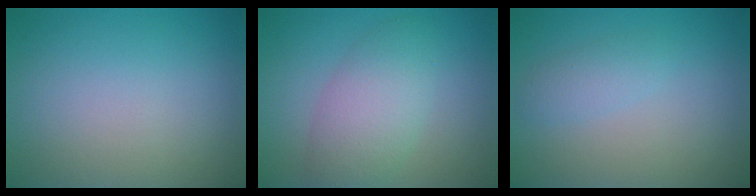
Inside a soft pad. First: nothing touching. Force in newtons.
{"total": 4.8, "press": 4.7, "slide": 0.2}
{"total": 1.5, "press": 1.5, "slide": 0.1}